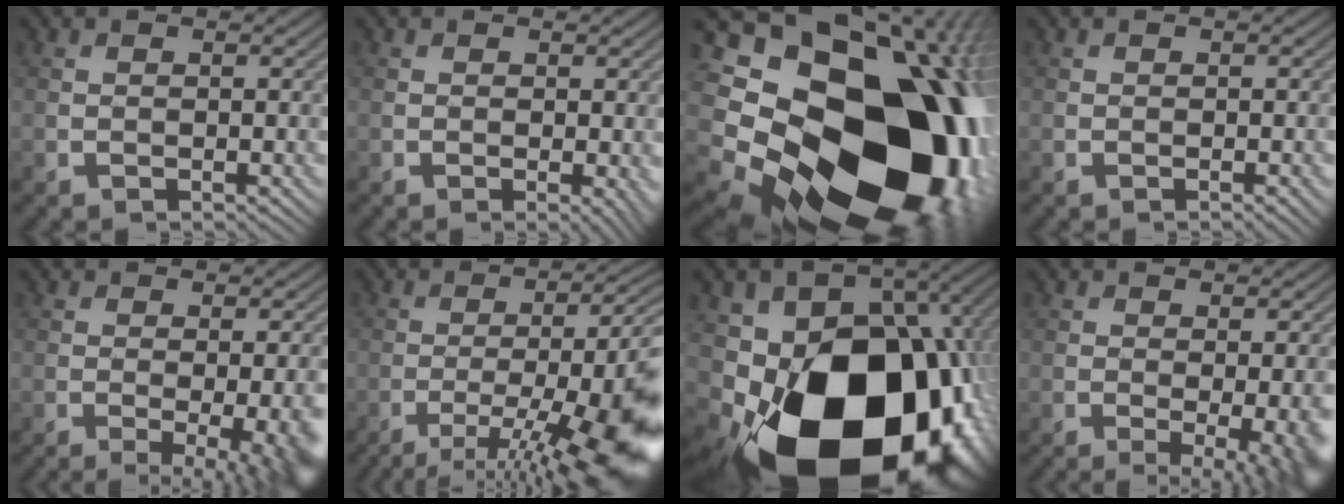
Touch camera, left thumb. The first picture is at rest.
{"total": 1.9, "force": [-0.4, 0.9, 1.5], "torque": [-0.016, -0.011, 0.001]}
{"total": 23.7, "force": [-4.0, 18.9, 13.7], "torque": [-0.259, -0.048, -0.096]}
{"total": 0.9, "force": [-0.3, 0.4, 0.7], "torque": [-0.008, -0.004, -0.002]}
{"total": 7.0, "force": [-2.5, 1.7, 6.3], "torque": [-0.070, -0.021, -0.024]}
{"total": 15.2, "force": [-7.1, 3.7, 13.0], "torque": [-0.181, -0.008, -0.111]}
{"total": 21.3, "force": [-6.9, 15.3, 13.1], "torque": [-0.249, -0.072, -0.080]}
{"total": 5.6, "force": [-1.9, 1.2, 5.2], "torque": [-0.065, -0.020, -0.017]}